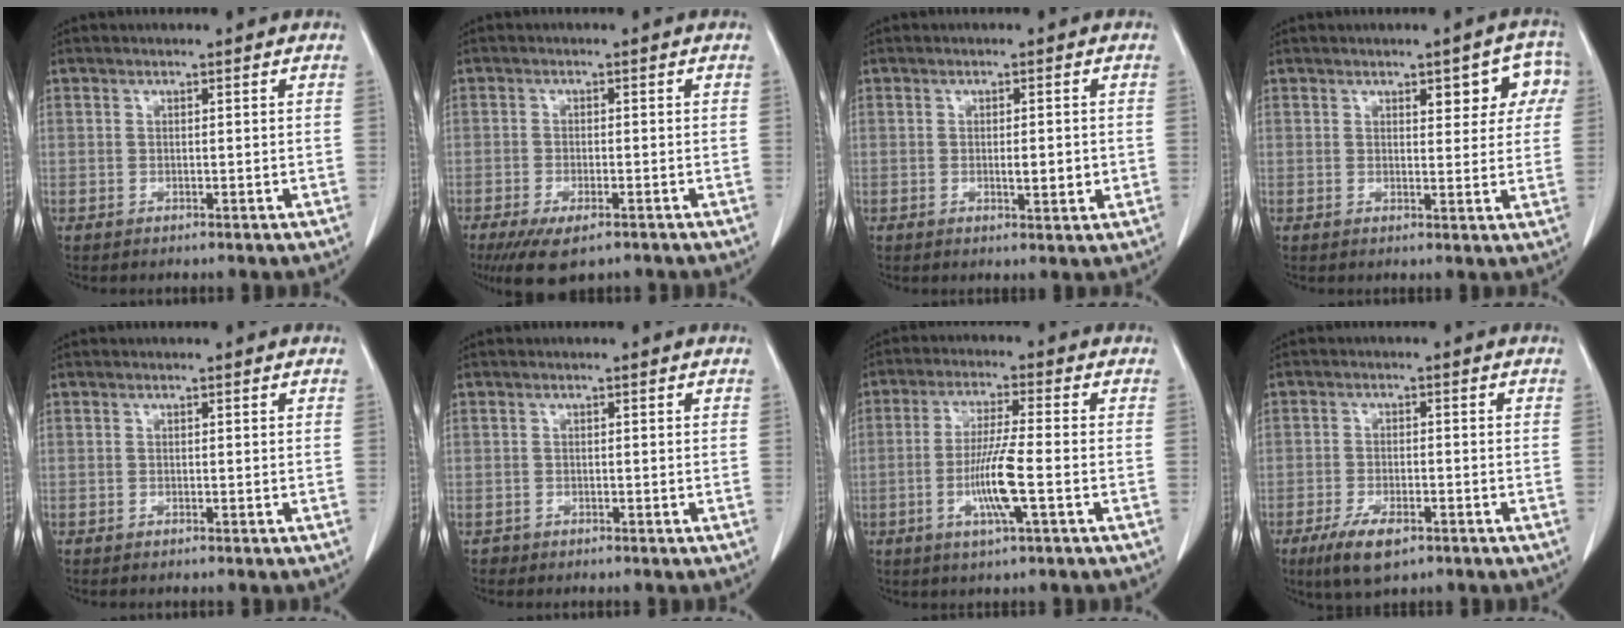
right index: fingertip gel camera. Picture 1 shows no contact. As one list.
[{"total": 7.0, "force": [-4.8, 2.3, 4.5], "torque": [-0.072, -0.013, -0.074]}, {"total": 3.1, "force": [-0.4, 0.8, 2.9], "torque": [-0.046, -0.003, -0.003]}, {"total": 6.3, "force": [2.5, 2.7, 5.2], "torque": [-0.043, 0.017, 0.027]}, {"total": 0.0}, {"total": 1.0, "force": [-0.5, 0.8, -0.3], "torque": [-0.003, 0.005, -0.010]}, {"total": 8.1, "force": [-2.3, -0.2, 7.8], "torque": [-0.150, -0.009, -0.047]}, {"total": 6.3, "force": [-3.8, 2.3, 4.4], "torque": [-0.087, -0.009, -0.061]}]